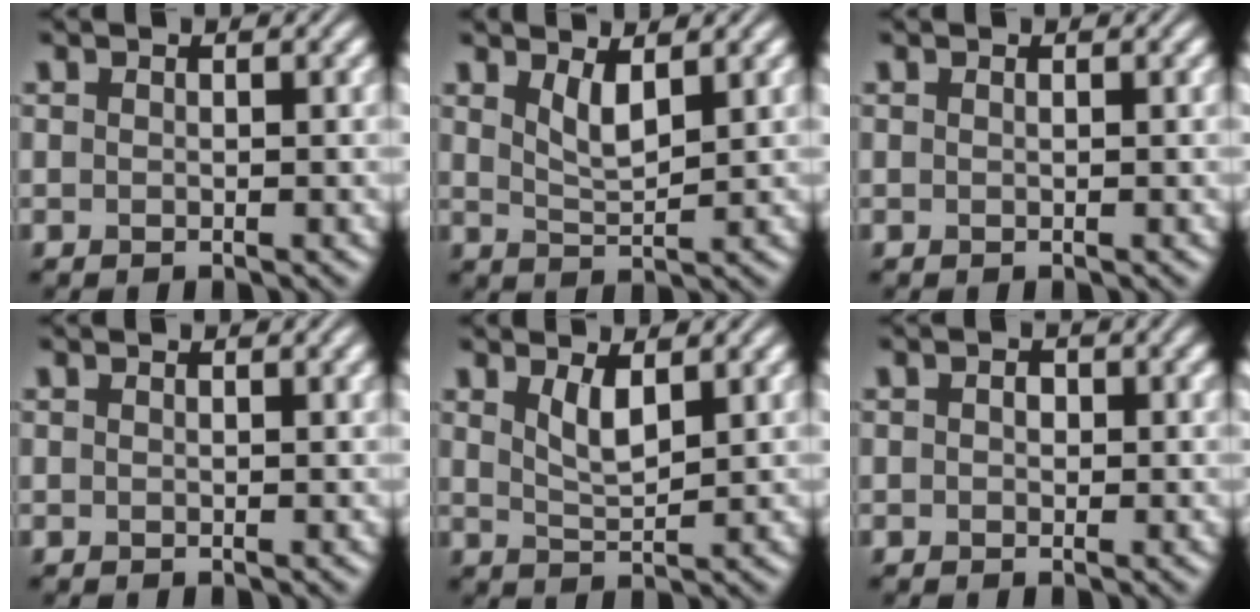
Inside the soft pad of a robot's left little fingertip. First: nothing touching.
{"total": 2.4, "force": [1.5, 0.6, 1.8], "torque": [-0.035, -0.008, 0.031]}
{"total": 0.0}
{"total": 1.0, "force": [0.5, 0.3, 0.9], "torque": [-0.009, 0.006, 0.006]}
{"total": 2.4, "force": [1.4, 0.7, 1.9], "torque": [-0.038, -0.007, 0.029]}
{"total": 1.0, "force": [0.1, 0.8, 0.7], "torque": [-0.010, 0.000, -0.001]}